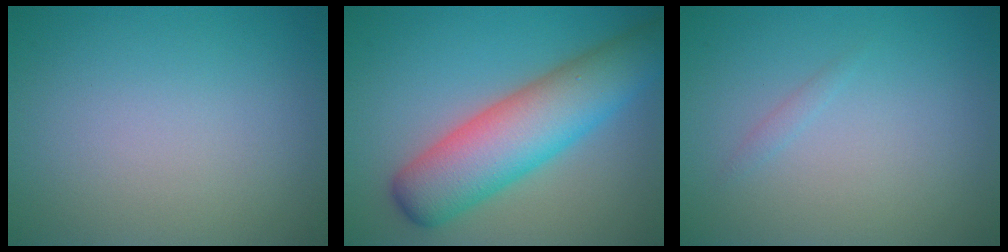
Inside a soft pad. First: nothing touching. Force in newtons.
{"total": 8.6, "press": 8.6, "slide": 0.3}
{"total": 0.5, "press": 0.5, "slide": 0.0}